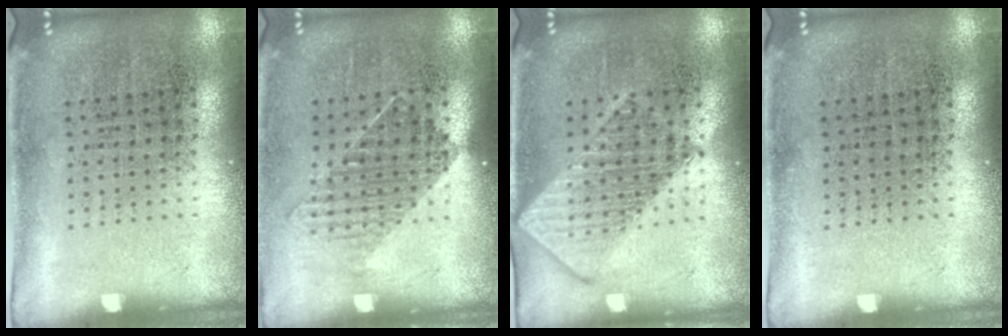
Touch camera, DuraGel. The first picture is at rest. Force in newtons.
{"total": 1.2, "press": 1.0, "slide": 0.7}
{"total": 2.9, "press": 2.9, "slide": 0.4}
{"total": 0.0}